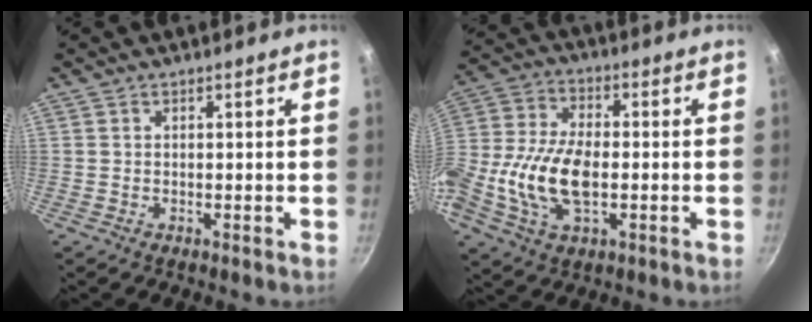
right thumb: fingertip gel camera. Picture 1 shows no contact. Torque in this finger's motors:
{"motor_torque": [0.96, 1.59, 0.56, -0.55, 0.22]}